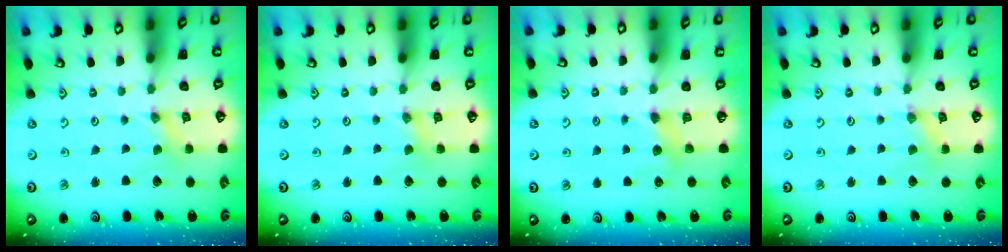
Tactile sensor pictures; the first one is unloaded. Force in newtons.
{"total": 1.9, "press": 1.9, "slide": 0.3}
{"total": 4.3, "press": 4.2, "slide": 0.9}
{"total": 2.8, "press": 2.7, "slide": 0.4}